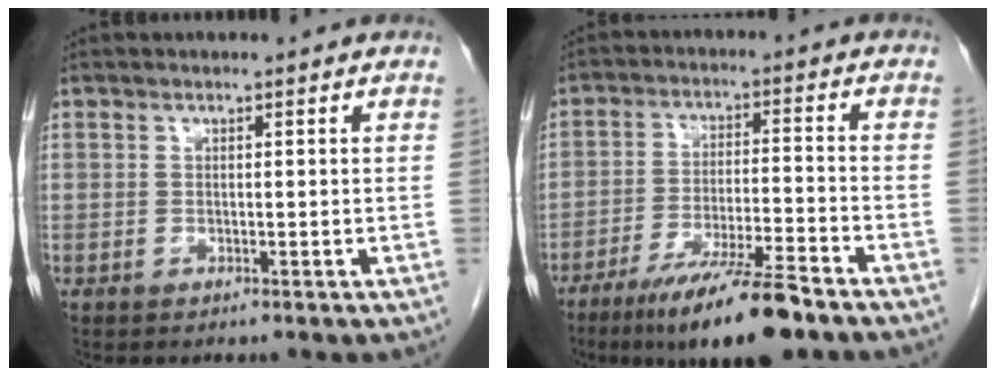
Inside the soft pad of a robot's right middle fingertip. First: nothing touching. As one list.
[{"total": 12.9, "force": [-9.0, 0.7, 9.1], "torque": [-0.163, -0.030, -0.152]}]